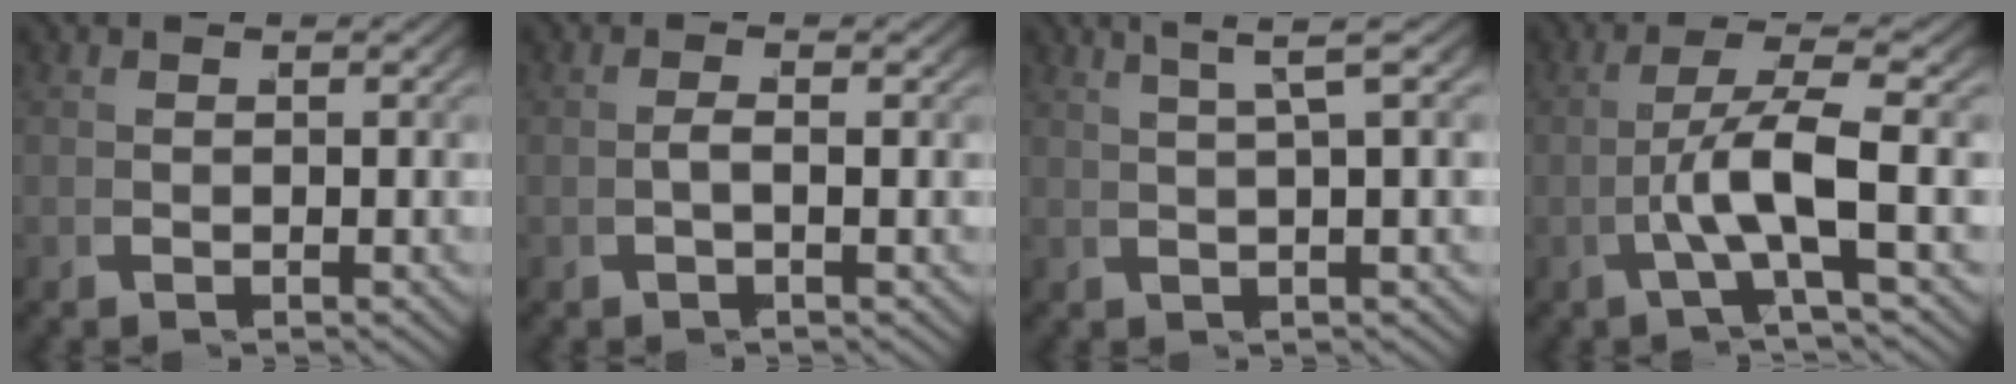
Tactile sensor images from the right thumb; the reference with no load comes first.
{"total": 1.0, "force": [-0.3, 0.3, 0.9], "torque": [-0.030, 0.003, -0.003]}
{"total": 4.2, "force": [2.6, 0.9, 3.2], "torque": [-0.032, 0.024, 0.032]}
{"total": 5.3, "force": [-0.2, 0.7, 5.2], "torque": [-0.109, -0.002, -0.002]}